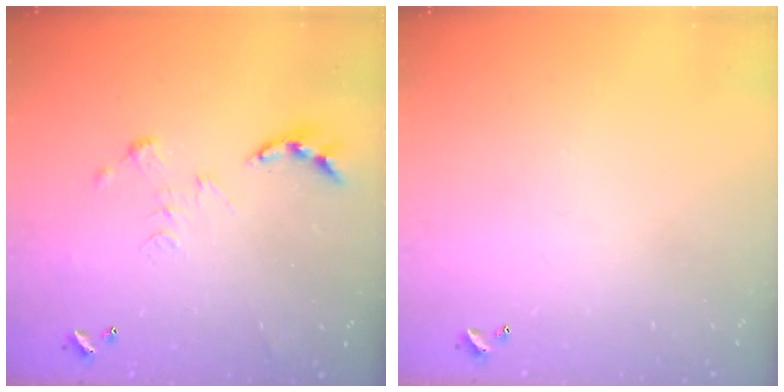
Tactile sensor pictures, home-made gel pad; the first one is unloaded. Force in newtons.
{"total": 0.0}